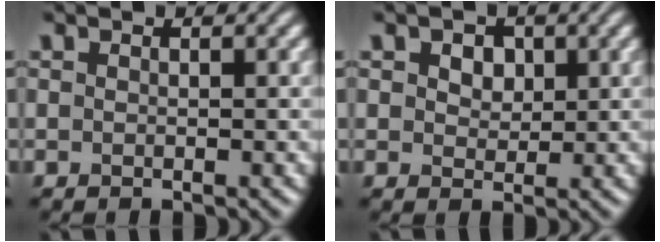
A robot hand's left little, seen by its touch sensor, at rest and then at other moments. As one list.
[{"total": 3.1, "force": [1.3, 2.1, 1.8], "torque": [-0.029, 0.012, 0.008]}]